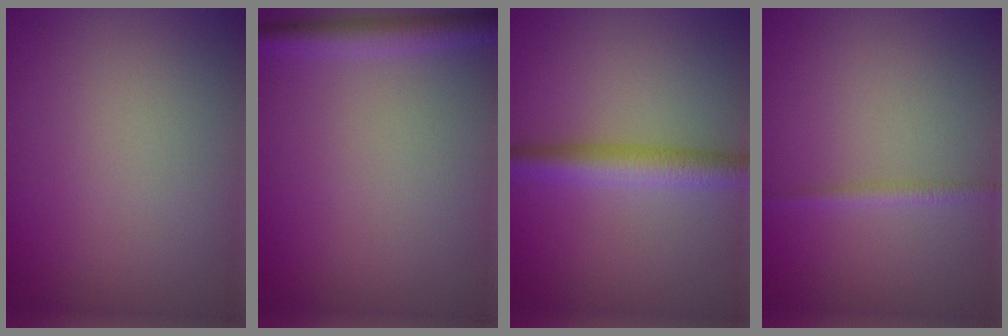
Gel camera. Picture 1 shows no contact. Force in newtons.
{"total": 2.5, "press": 2.5, "slide": 0.1}
{"total": 3.7, "press": 3.7, "slide": 0.0}
{"total": 1.1, "press": 1.1, "slide": 0.1}